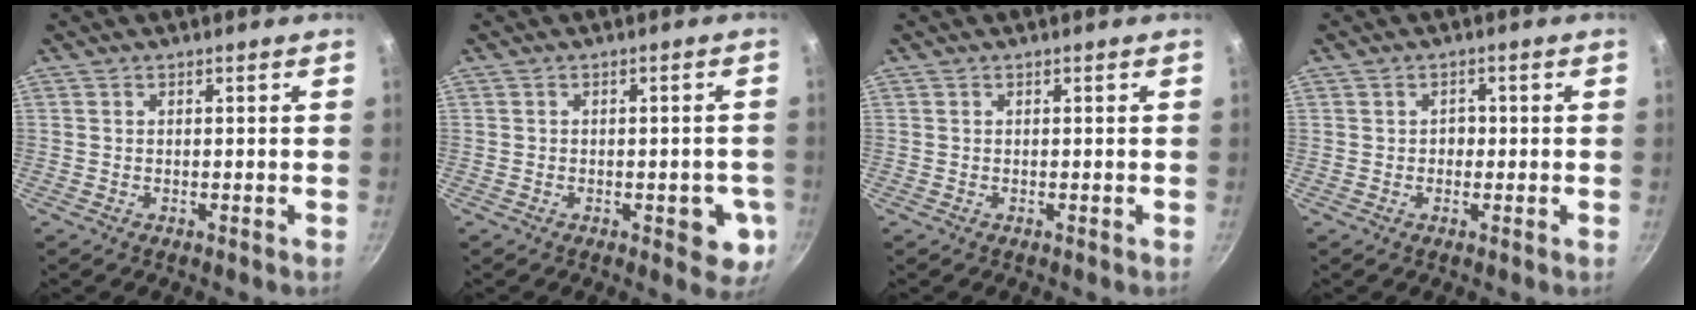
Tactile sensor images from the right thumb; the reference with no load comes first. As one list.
[{"total": 6.6, "force": [-1.8, 3.3, 5.4], "torque": [-0.034, 0.000, -0.022]}, {"total": 0.0}, {"total": 1.8, "force": [-0.2, 1.6, 0.8], "torque": [0.002, 0.007, -0.004]}]